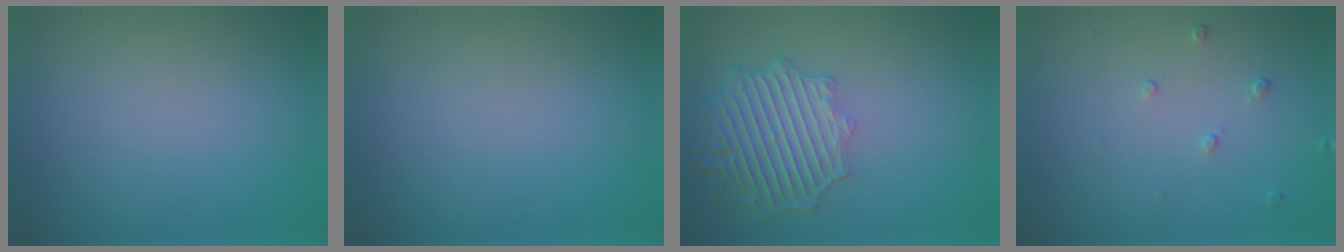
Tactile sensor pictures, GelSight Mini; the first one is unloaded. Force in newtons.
{"total": 0.0}
{"total": 6.5, "press": 5.0, "slide": 4.1}
{"total": 0.7, "press": 0.5, "slide": 0.5}